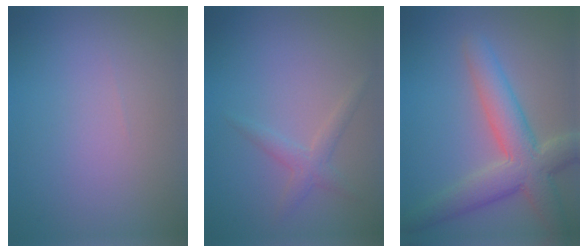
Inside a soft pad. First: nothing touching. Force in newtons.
{"total": 1.7, "press": 1.7, "slide": 0.1}
{"total": 6.4, "press": 6.4, "slide": 0.5}